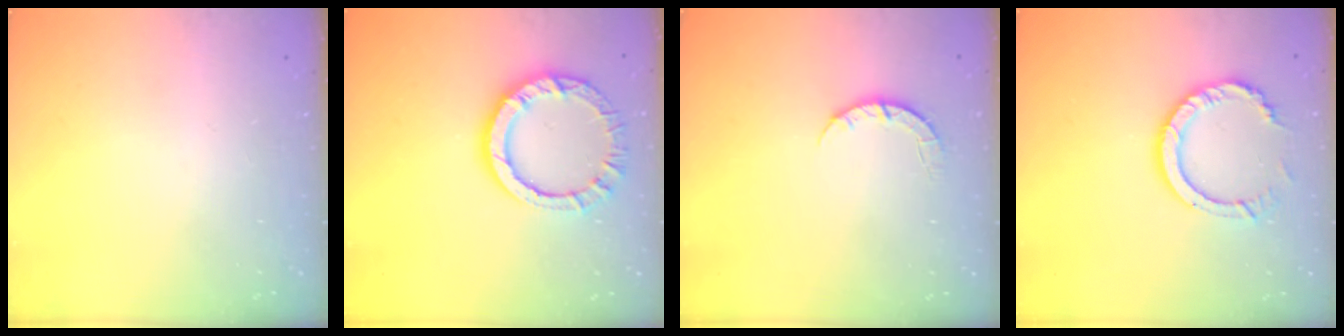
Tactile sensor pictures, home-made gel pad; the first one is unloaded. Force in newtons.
{"total": 11.5, "press": 11.5, "slide": 0.8}
{"total": 4.0, "press": 4.0, "slide": 0.5}
{"total": 10.1, "press": 10.1, "slide": 0.9}